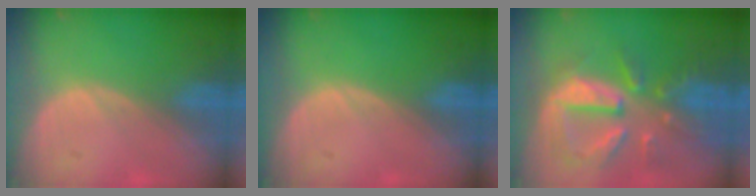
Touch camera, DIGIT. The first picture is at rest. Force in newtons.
{"total": 0.0}
{"total": 10.8, "press": 9.5, "slide": 5.2}